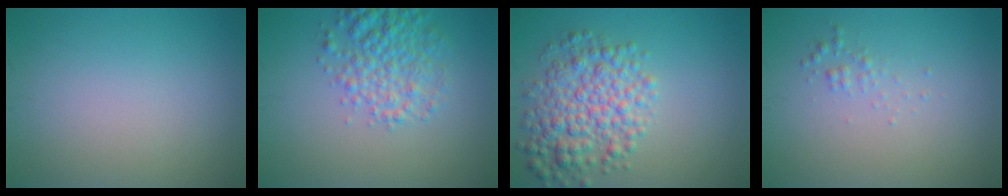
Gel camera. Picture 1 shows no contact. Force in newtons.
{"total": 4.5, "press": 4.5, "slide": 0.2}
{"total": 6.0, "press": 6.0, "slide": 0.0}
{"total": 0.9, "press": 0.9, "slide": 0.0}